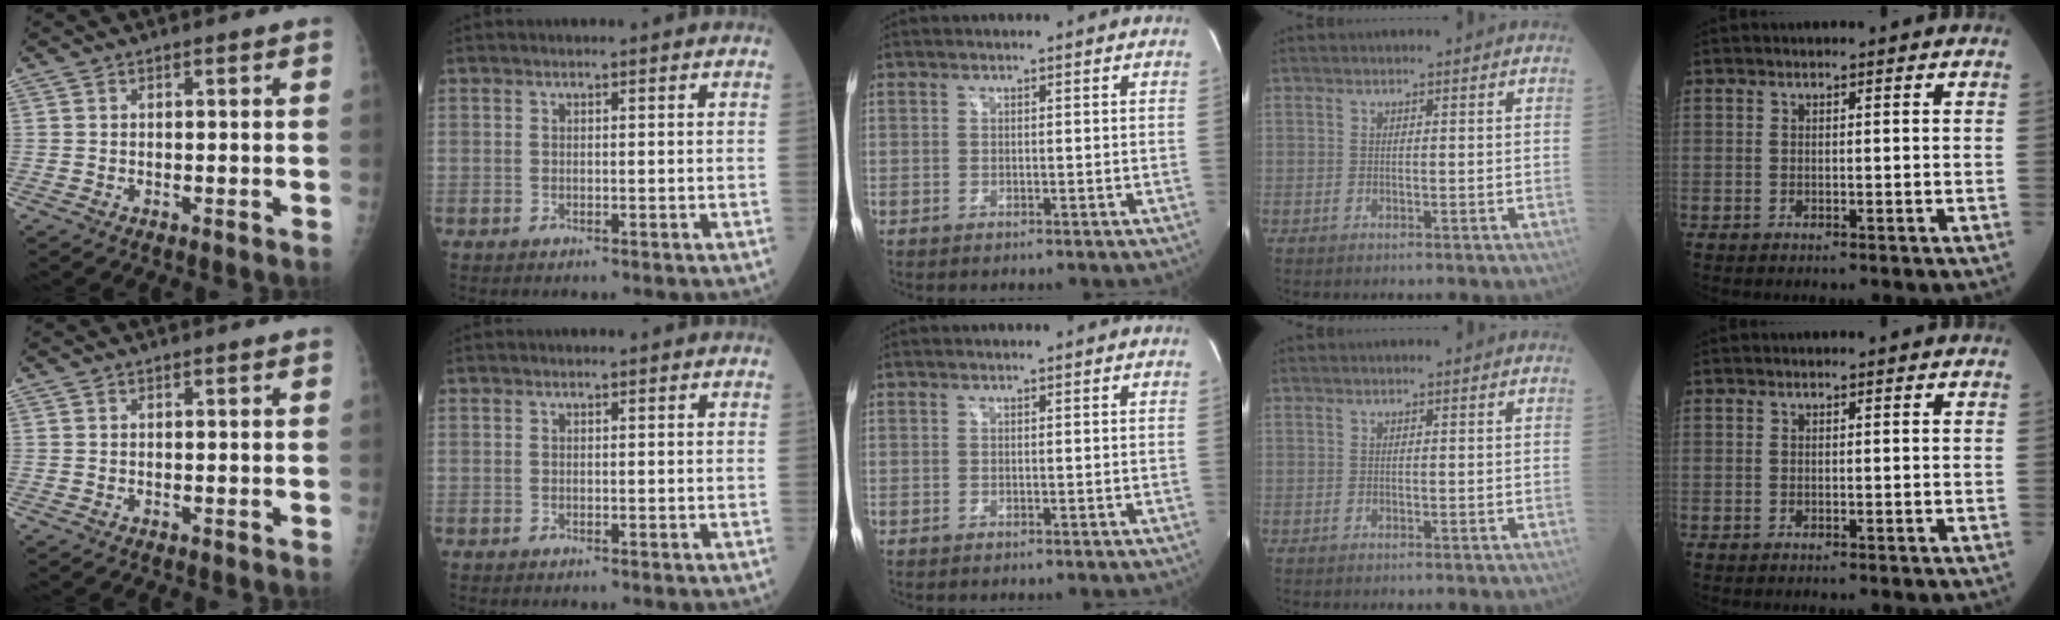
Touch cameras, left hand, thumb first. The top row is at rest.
{}